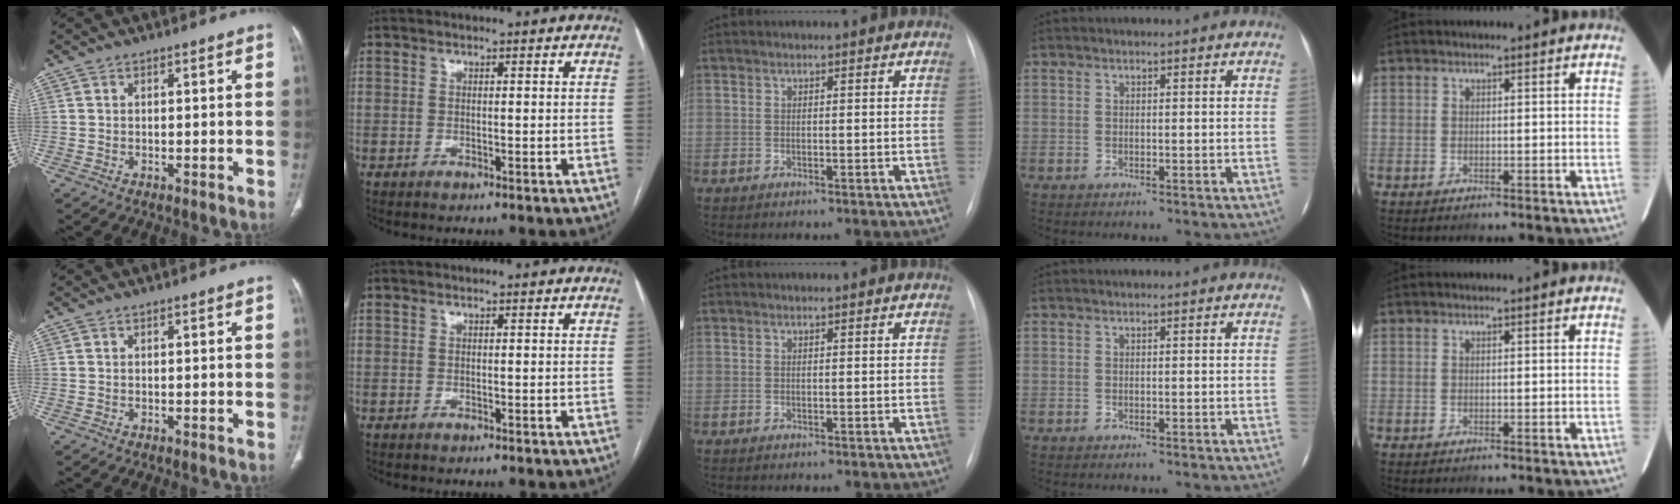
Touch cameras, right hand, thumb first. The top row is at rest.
{}